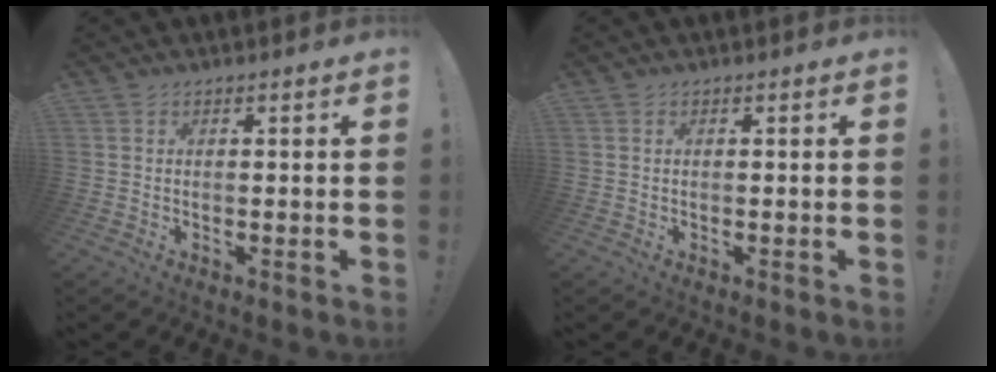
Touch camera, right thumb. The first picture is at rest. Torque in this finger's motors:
{"motor_torque": [0.29, -0.13, 0.22, -0.36, 0.10]}